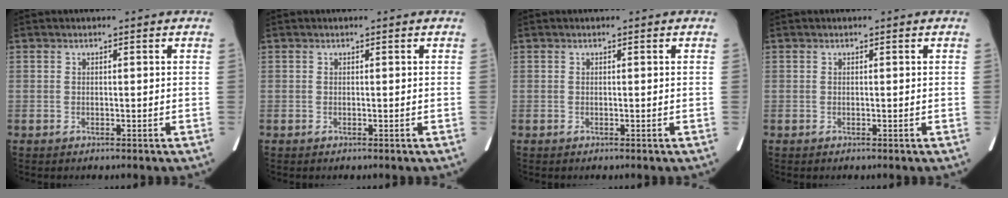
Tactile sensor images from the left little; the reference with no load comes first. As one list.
[{"total": 0.0}, {"total": 0.0}, {"total": 0.0}]